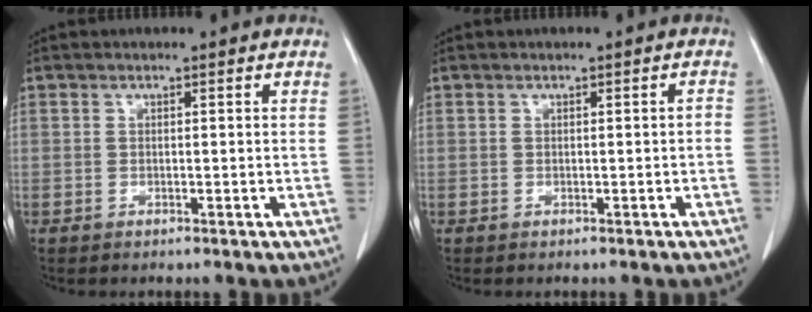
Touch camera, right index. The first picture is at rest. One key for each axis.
{"total": 0.5, "fx": -0.2, "fy": 0.2, "fz": 0.5, "tx": -0.005, "ty": 0.001, "tz": -0.002}